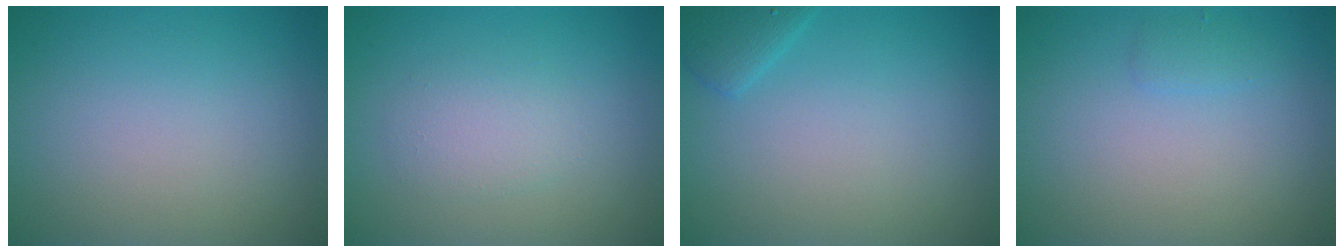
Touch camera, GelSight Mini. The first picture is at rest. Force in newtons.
{"total": 2.0, "press": 2.0, "slide": 0.0}
{"total": 1.8, "press": 1.8, "slide": 0.1}
{"total": 0.9, "press": 0.9, "slide": 0.0}